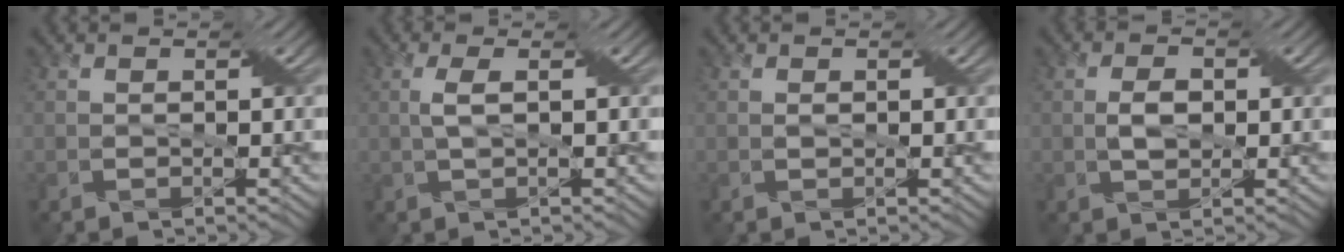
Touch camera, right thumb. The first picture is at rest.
{"total": 2.2, "force": [0.3, 0.4, 2.1], "torque": [-0.049, 0.009, 0.006]}
{"total": 0.6, "force": [0.1, 0.4, 0.4], "torque": [-0.008, 0.001, 0.002]}
{"total": 2.8, "force": [0.0, 1.7, 2.3], "torque": [-0.048, 0.001, 0.000]}